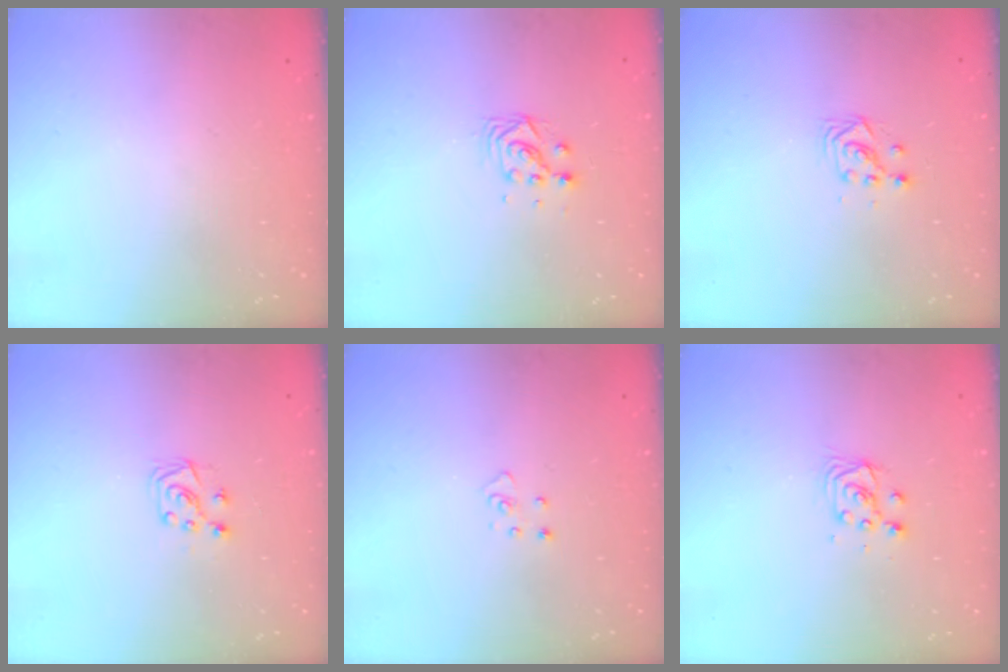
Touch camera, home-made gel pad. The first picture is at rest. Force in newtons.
{"total": 4.6, "press": 4.6, "slide": 0.2}
{"total": 3.0, "press": 3.0, "slide": 0.2}
{"total": 7.3, "press": 7.2, "slide": 0.5}
{"total": 3.2, "press": 3.2, "slide": 0.2}
{"total": 3.7, "press": 3.7, "slide": 0.3}